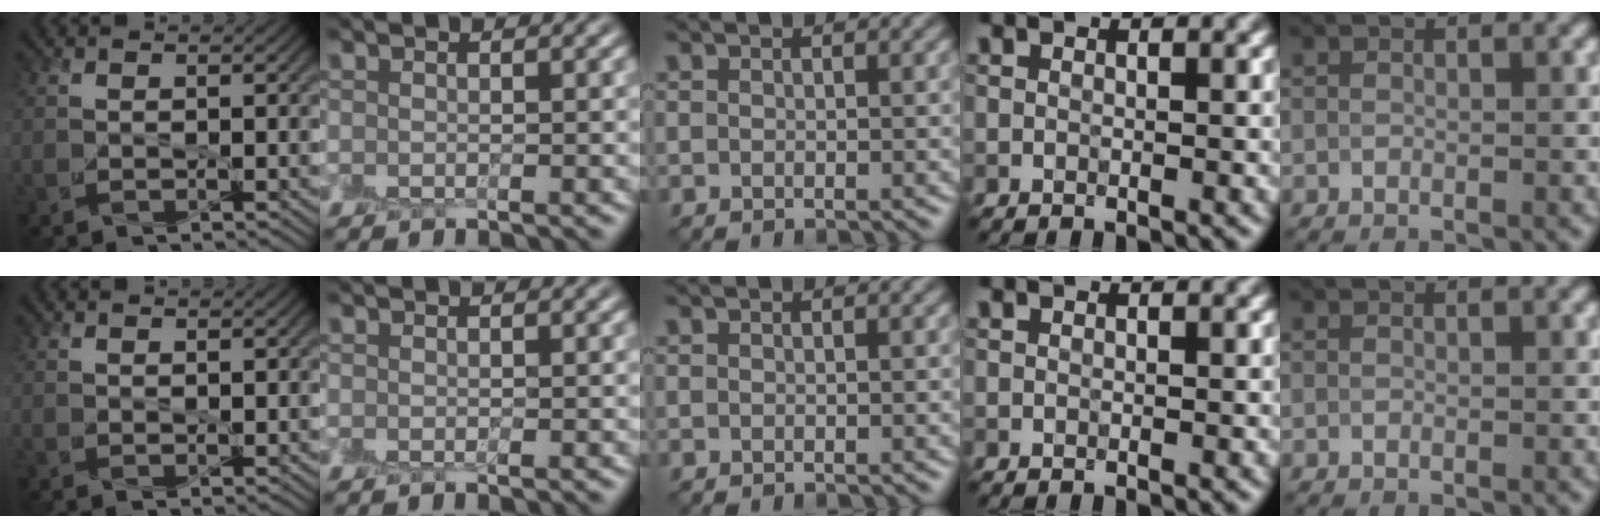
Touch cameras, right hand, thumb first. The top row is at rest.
{"thumb": {"total": 0.8, "force": [0.6, -0.1, 0.4], "torque": [-0.009, 0.003, 0.013]}}